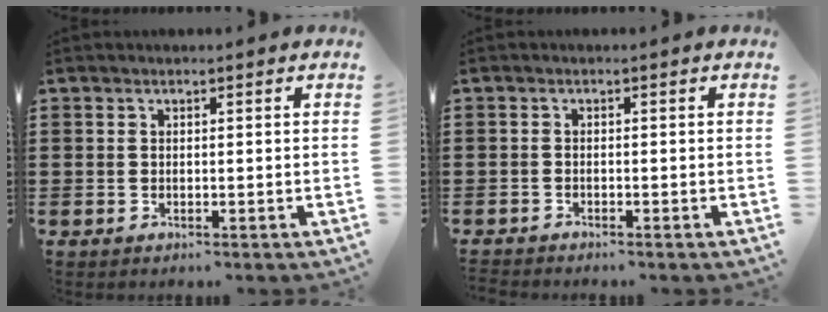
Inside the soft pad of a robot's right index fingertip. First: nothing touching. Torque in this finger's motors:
{"motor_torque": [-1.34, 0.80, -1.05, -0.21]}